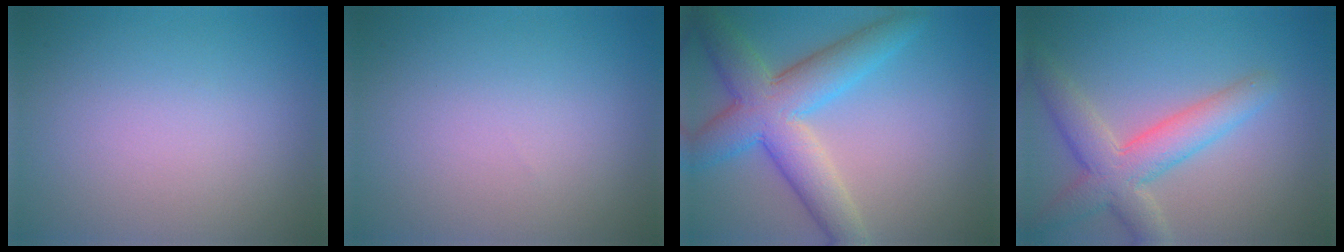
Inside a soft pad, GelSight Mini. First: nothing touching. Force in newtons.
{"total": 0.0}
{"total": 7.3, "press": 7.3, "slide": 0.3}
{"total": 5.3, "press": 5.2, "slide": 0.3}